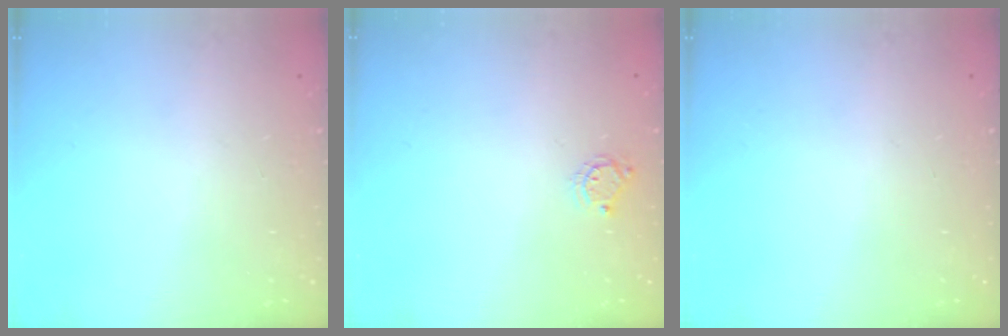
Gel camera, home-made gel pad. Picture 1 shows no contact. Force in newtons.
{"total": 3.8, "press": 3.8, "slide": 0.4}
{"total": 0.0}